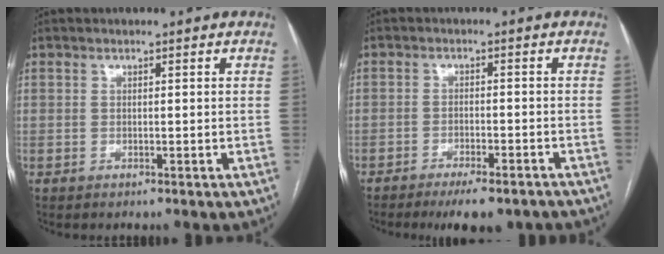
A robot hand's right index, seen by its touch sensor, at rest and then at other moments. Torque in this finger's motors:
{"motor_torque": [1.24, -0.90, 0.27, 0.05]}